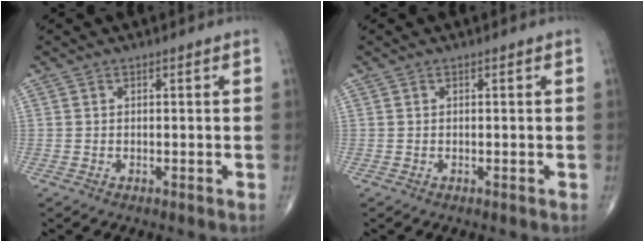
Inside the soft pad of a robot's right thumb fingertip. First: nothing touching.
{"total": 0.0}